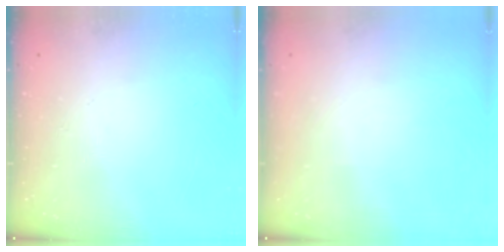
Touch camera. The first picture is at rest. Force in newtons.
{"total": 0.0}